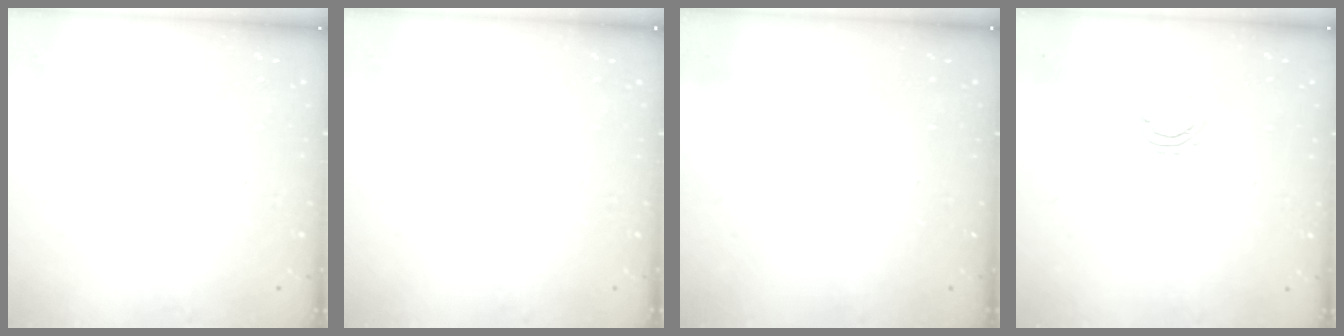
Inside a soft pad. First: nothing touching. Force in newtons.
{"total": 0.0}
{"total": 0.0}
{"total": 5.4, "press": 5.3, "slide": 0.7}